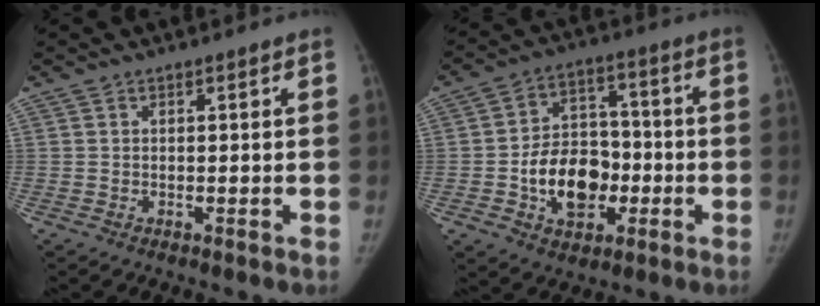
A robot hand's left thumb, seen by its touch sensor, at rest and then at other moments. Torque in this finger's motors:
{"motor_torque": [0.77, 2.13, 1.13, -0.56, 0.08]}